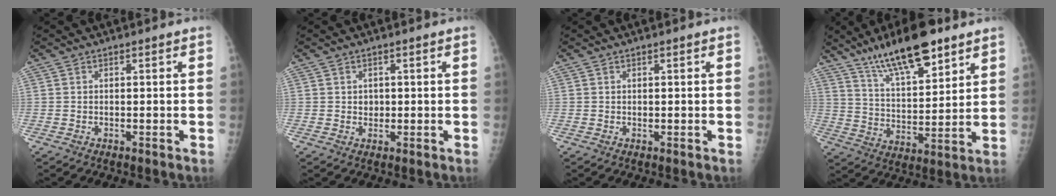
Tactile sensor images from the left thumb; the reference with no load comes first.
{"total": 1.5, "force": [0.2, 1.4, 0.7], "torque": [-0.001, 0.000, 0.005]}
{"total": 0.0}
{"total": 16.2, "force": [11.0, 5.2, 10.8], "torque": [-0.156, -0.052, 0.195]}